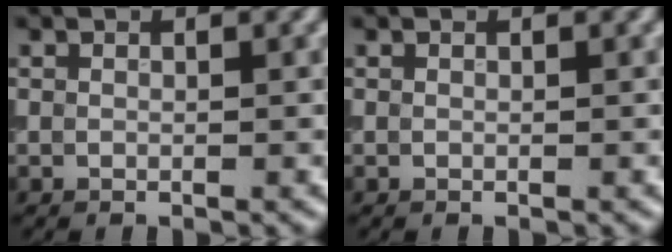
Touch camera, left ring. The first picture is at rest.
{"total": 0.0}